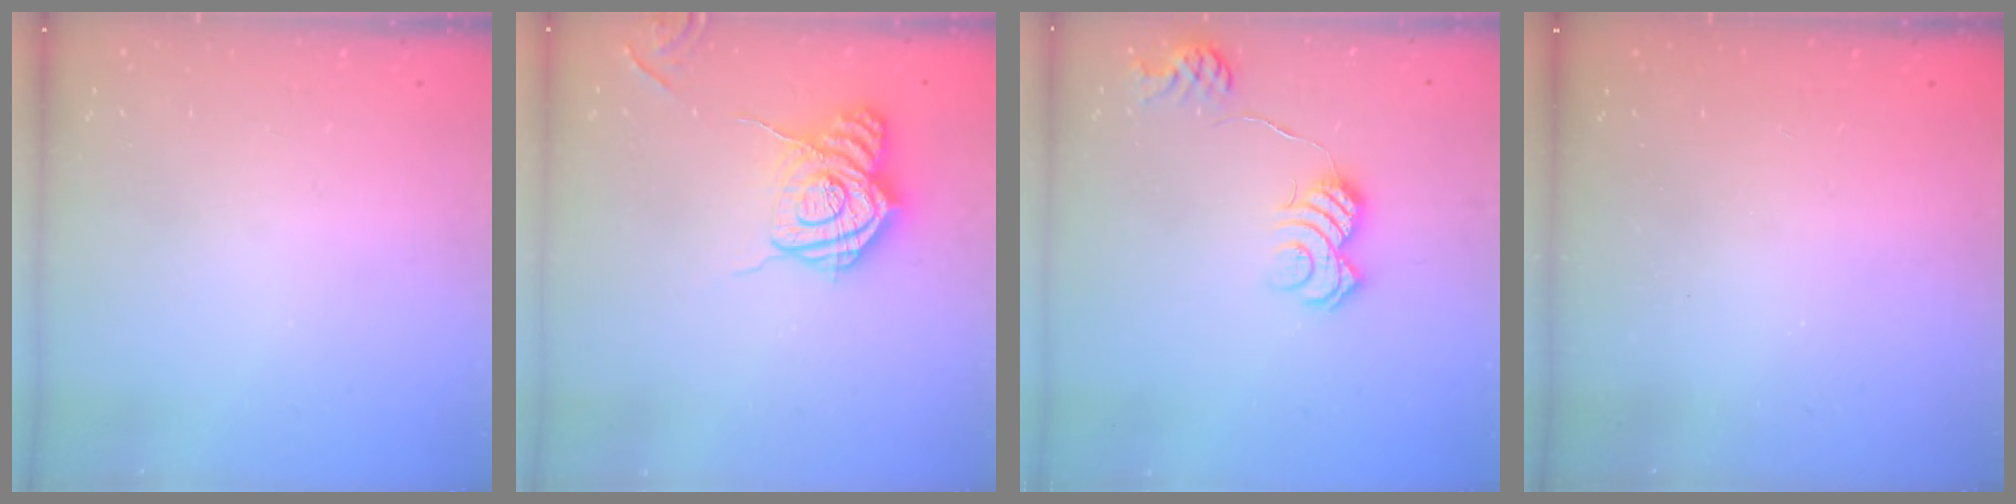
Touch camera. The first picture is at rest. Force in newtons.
{"total": 15.8, "press": 15.8, "slide": 0.8}
{"total": 11.1, "press": 11.0, "slide": 1.0}
{"total": 2.3, "press": 2.1, "slide": 0.8}